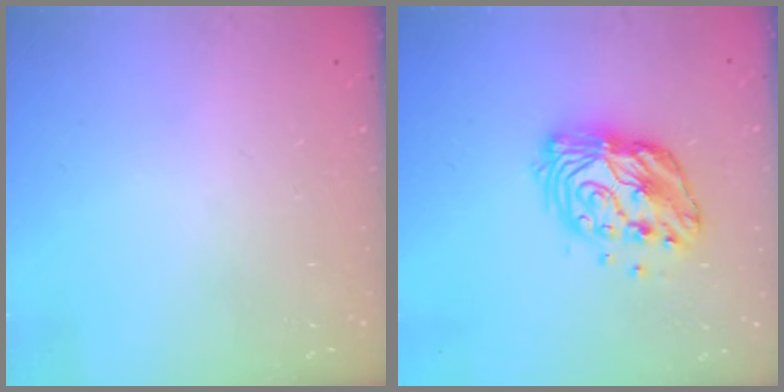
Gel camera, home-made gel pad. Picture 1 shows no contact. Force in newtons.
{"total": 13.0, "press": 13.0, "slide": 0.9}